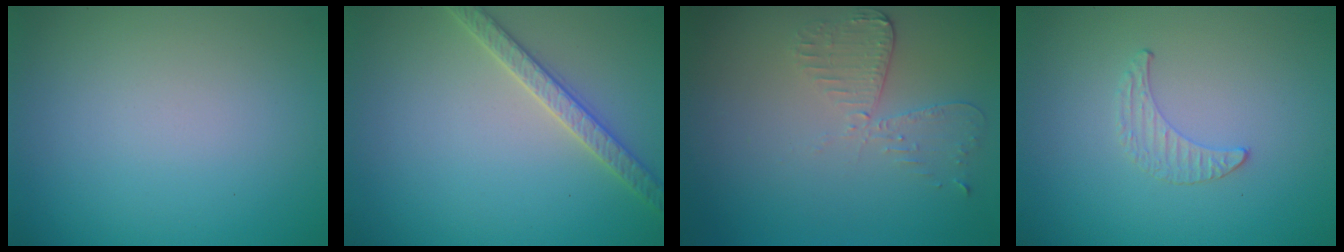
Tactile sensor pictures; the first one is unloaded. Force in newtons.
{"total": 2.7, "press": 2.7, "slide": 0.3}
{"total": 2.7, "press": 2.4, "slide": 1.2}
{"total": 0.5, "press": 0.5, "slide": 0.2}